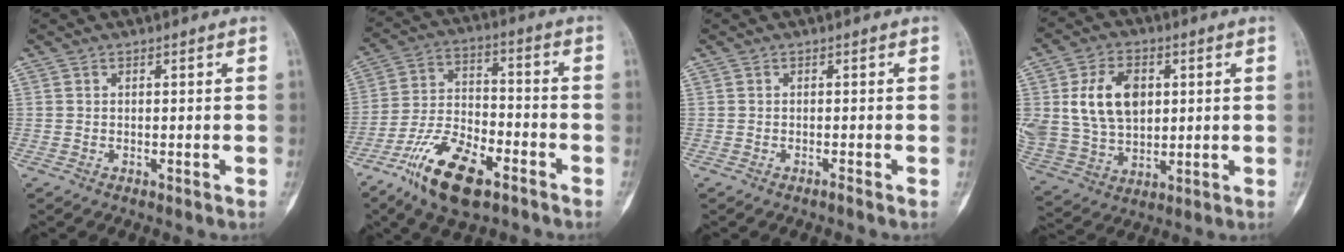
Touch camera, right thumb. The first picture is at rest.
{"total": 15.1, "force": [-8.9, 6.4, 10.3], "torque": [-0.184, 0.044, -0.166]}
{"total": 0.5, "force": [-0.5, -0.1, 0.3], "torque": [-0.007, 0.002, -0.009]}
{"total": 14.7, "force": [3.3, 10.2, 10.1], "torque": [-0.168, -0.004, 0.071]}